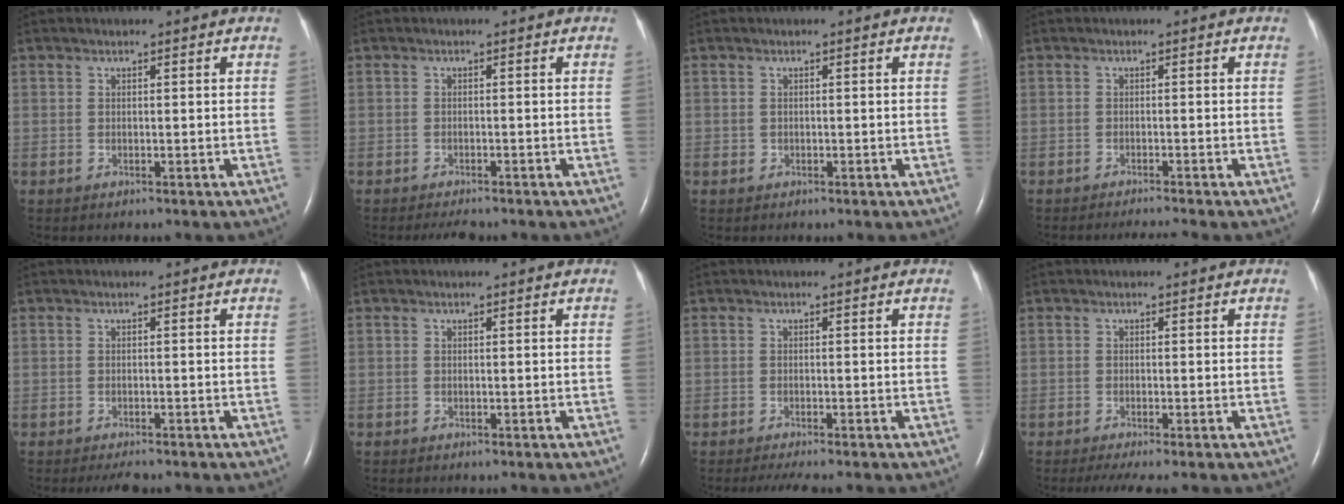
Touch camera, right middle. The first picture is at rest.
{"total": 2.7, "force": [-2.4, 0.5, 1.1], "torque": [-0.019, -0.007, -0.032]}
{"total": 0.6, "force": [-0.2, 0.5, 0.0], "torque": [0.000, 0.005, -0.004]}
{"total": 2.8, "force": [-2.5, -1.1, 0.6], "torque": [-0.011, -0.009, -0.039]}
{"total": 2.4, "force": [-2.0, 0.5, 1.1], "torque": [-0.019, -0.006, -0.026]}
{"total": 0.0}
{"total": 3.7, "force": [-3.1, 0.1, 2.1], "torque": [-0.031, -0.009, -0.046]}
{"total": 3.8, "force": [-2.9, 0.1, 2.5], "torque": [-0.041, -0.012, -0.046]}